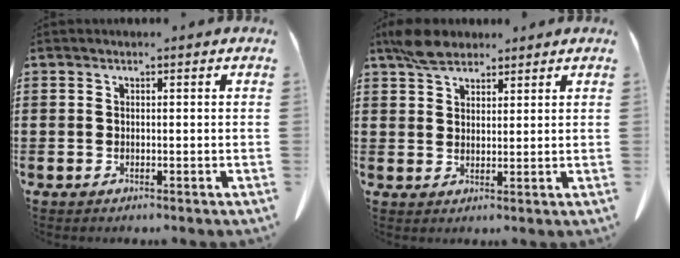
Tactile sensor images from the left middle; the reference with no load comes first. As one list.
[{"total": 4.7, "force": [3.8, 2.0, 1.9], "torque": [-0.038, 0.000, 0.071]}]